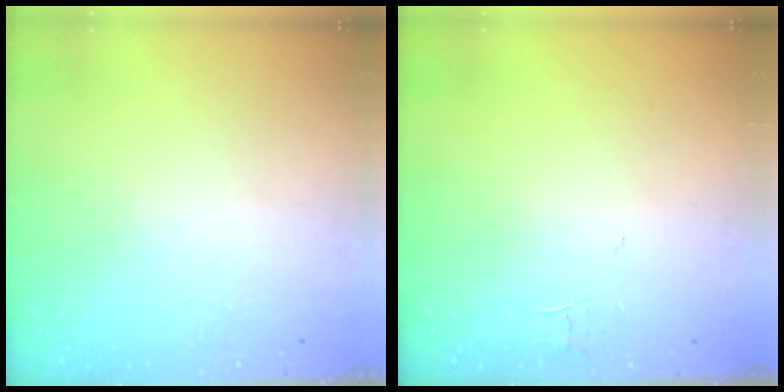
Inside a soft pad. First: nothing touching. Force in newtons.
{"total": 3.0, "press": 3.0, "slide": 0.2}